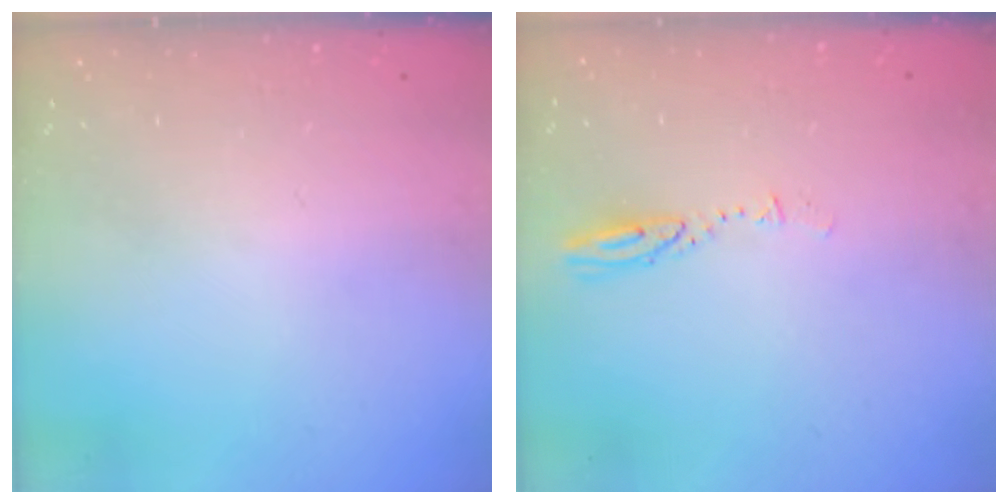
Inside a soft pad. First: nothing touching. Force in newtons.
{"total": 3.1, "press": 3.1, "slide": 0.4}